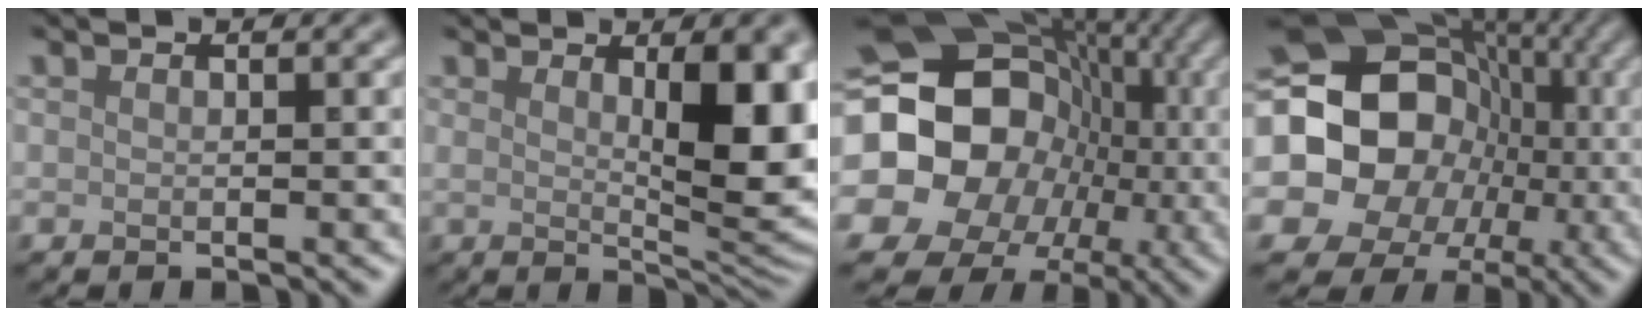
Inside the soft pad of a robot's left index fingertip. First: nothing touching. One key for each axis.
{"total": 8.1, "fx": 1.8, "fy": 2.4, "fz": 7.6, "tx": -0.098, "ty": -0.011, "tz": 0.035}
{"total": 22.8, "fx": -2.7, "fy": 20.3, "fz": 9.9, "tx": -0.185, "ty": -0.016, "tz": -0.087}
{"total": 20.8, "fx": -1.8, "fy": 18.4, "fz": 9.5, "tx": -0.190, "ty": -0.003, "tz": -0.072}